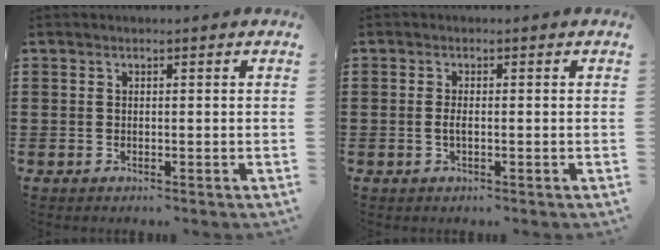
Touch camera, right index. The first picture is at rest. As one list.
[{"total": 1.5, "force": [-0.3, 0.3, 1.5], "torque": [-0.035, -0.006, -0.007]}]